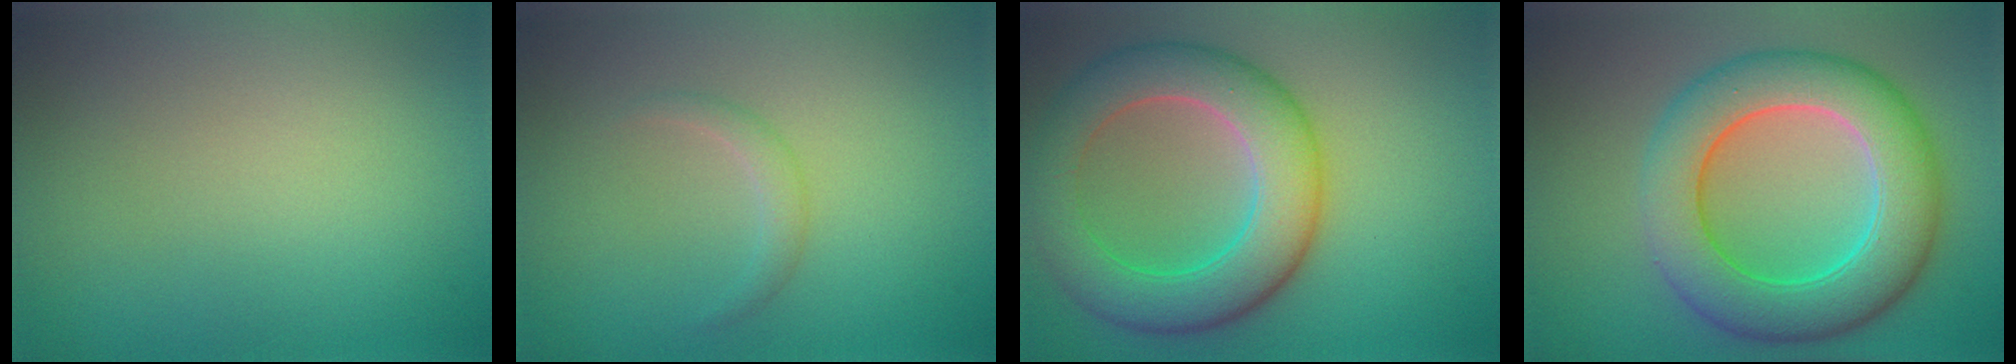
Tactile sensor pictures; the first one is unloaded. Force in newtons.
{"total": 1.2, "press": 1.1, "slide": 0.1}
{"total": 8.1, "press": 8.1, "slide": 0.1}
{"total": 9.2, "press": 9.2, "slide": 0.3}